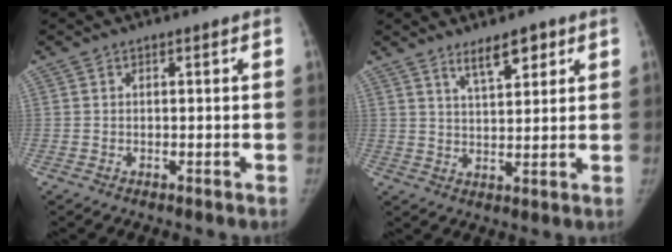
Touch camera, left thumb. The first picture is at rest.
{"total": 6.0, "force": [4.0, 2.0, 4.1], "torque": [-0.053, -0.027, 0.067]}